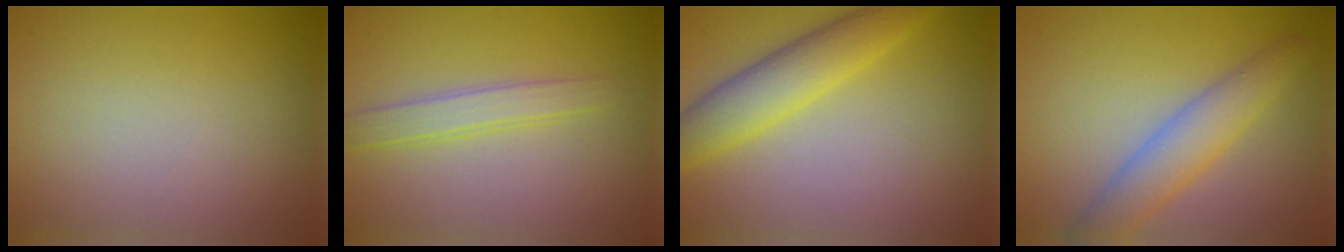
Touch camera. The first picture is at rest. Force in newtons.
{"total": 2.4, "press": 2.4, "slide": 0.1}
{"total": 4.7, "press": 4.7, "slide": 0.1}
{"total": 4.2, "press": 4.2, "slide": 0.1}